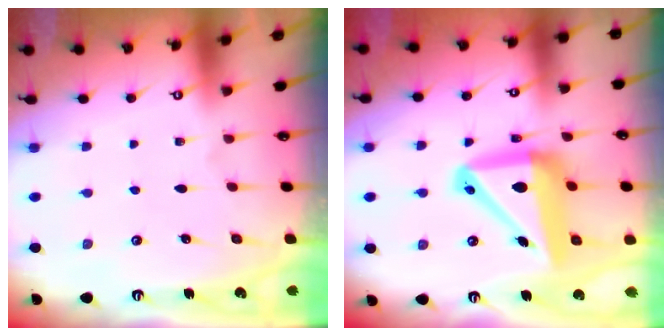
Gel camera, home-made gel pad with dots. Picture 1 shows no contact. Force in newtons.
{"total": 15.6, "press": 15.5, "slide": 1.9}